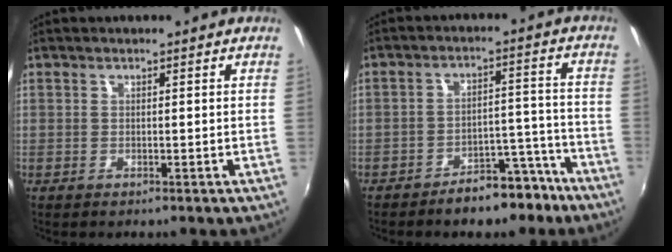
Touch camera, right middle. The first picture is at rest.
{"total": 8.9, "force": [-7.0, 4.0, 3.8], "torque": [-0.056, 0.040, -0.082]}